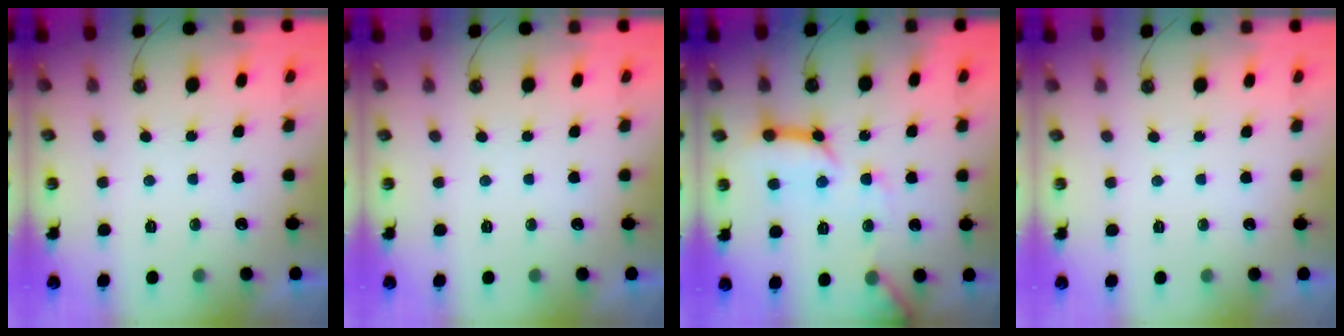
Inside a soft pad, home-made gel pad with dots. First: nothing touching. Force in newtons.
{"total": 0.0}
{"total": 13.5, "press": 13.4, "slide": 1.3}
{"total": 0.0}